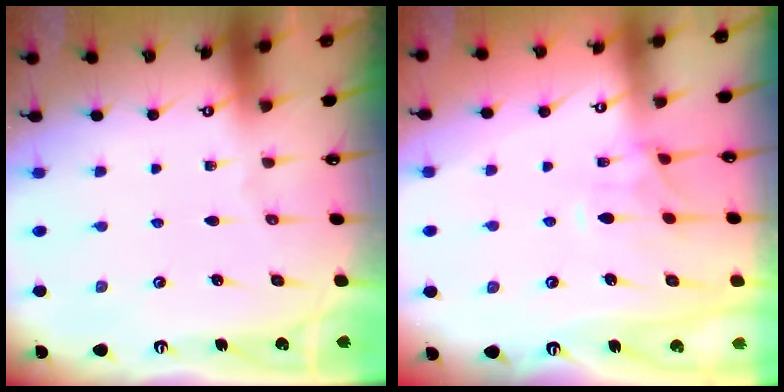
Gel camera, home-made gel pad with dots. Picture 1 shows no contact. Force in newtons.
{"total": 1.6, "press": 1.3, "slide": 1.0}